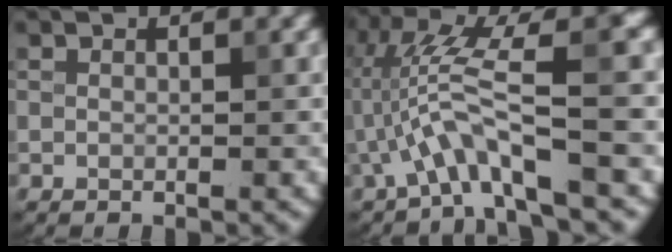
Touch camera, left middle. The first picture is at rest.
{"total": 6.8, "force": [-1.6, 0.8, 6.5], "torque": [-0.132, 0.019, -0.030]}